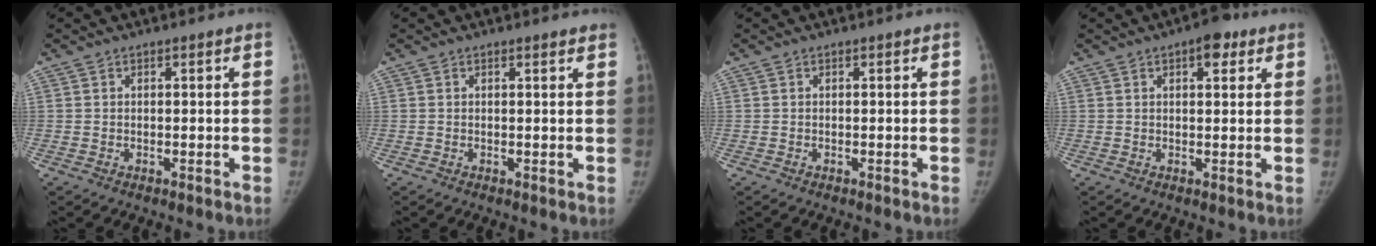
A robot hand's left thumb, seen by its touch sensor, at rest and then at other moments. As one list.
[{"total": 1.2, "force": [1.1, 0.1, 0.5], "torque": [-0.004, -0.003, 0.012]}, {"total": 0.0}, {"total": 4.8, "force": [2.4, 2.2, 3.5], "torque": [-0.031, -0.005, 0.027]}]